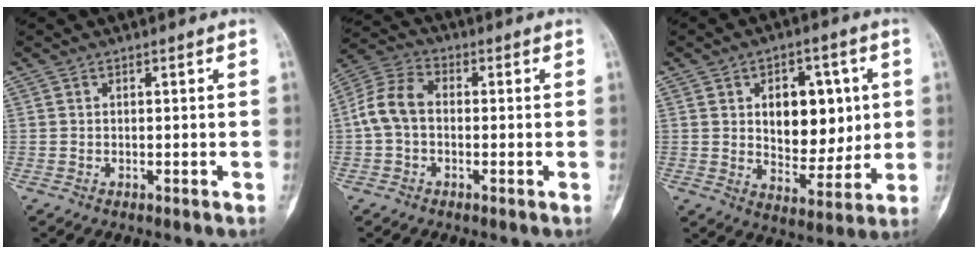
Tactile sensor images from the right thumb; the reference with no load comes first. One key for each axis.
{"total": 8.0, "fx": -0.4, "fy": 5.7, "fz": 5.7, "tx": -0.107, "ty": 0.026, "tz": -0.021}
{"total": 14.3, "fx": 2.6, "fy": 9.1, "fz": 10.7, "tx": -0.094, "ty": -0.014, "tz": 0.045}